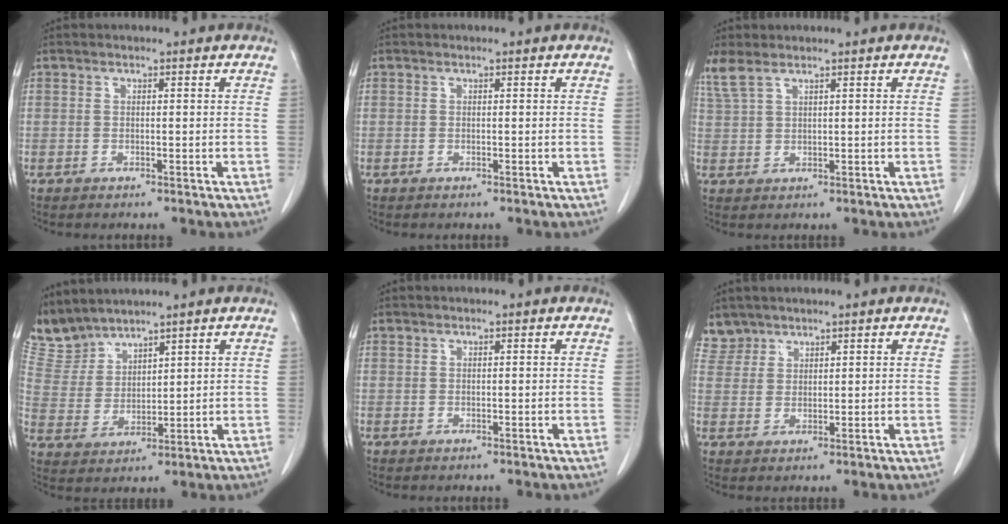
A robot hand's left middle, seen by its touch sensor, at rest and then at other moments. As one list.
[{"total": 0.0}, {"total": 3.2, "force": [2.7, 0.8, 1.7], "torque": [-0.051, 0.015, 0.067]}, {"total": 5.9, "force": [5.9, 0.8, -0.2], "torque": [-0.014, 0.011, 0.138]}, {"total": 0.0}, {"total": 3.4, "force": [3.0, 1.5, -0.6], "torque": [0.018, 0.007, 0.061]}]